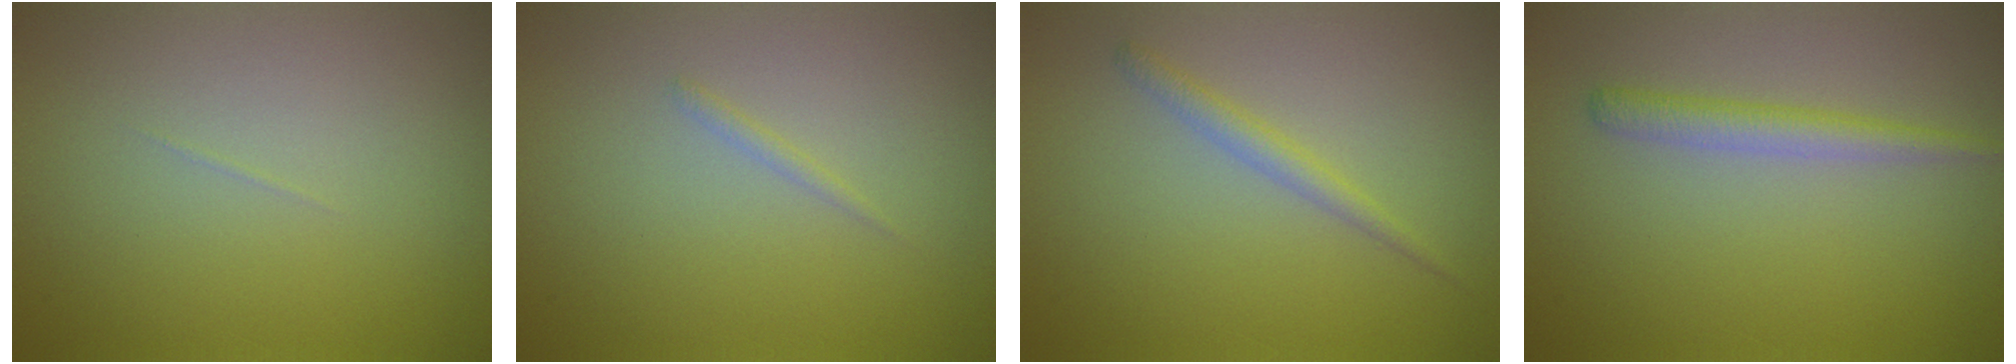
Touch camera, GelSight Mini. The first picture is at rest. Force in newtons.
{"total": 0.6, "press": 0.6, "slide": 0.1}
{"total": 1.4, "press": 1.4, "slide": 0.1}
{"total": 2.1, "press": 2.1, "slide": 0.1}